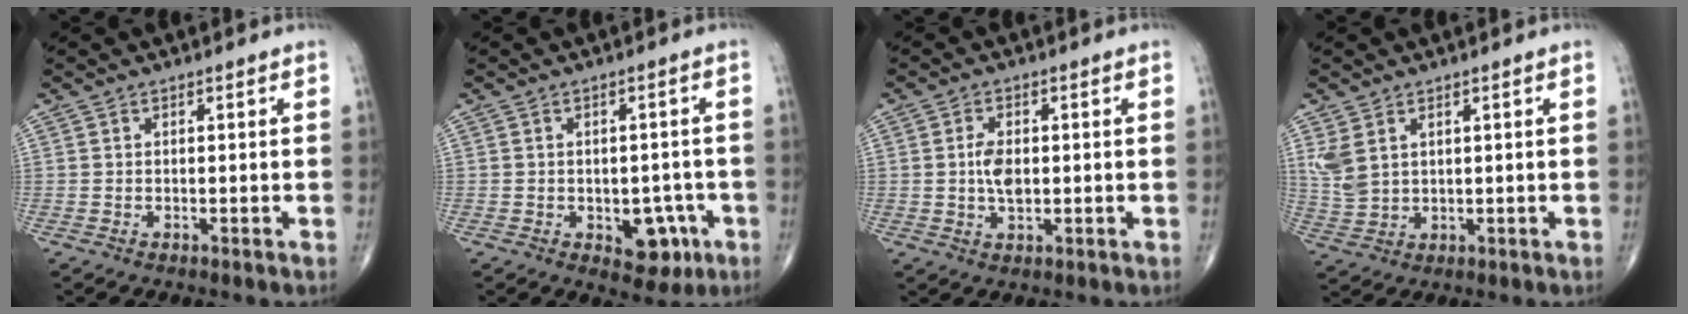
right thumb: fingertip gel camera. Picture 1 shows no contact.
{"total": 6.8, "force": [-2.4, 4.3, 4.7], "torque": [-0.027, 0.011, -0.023]}
{"total": 4.3, "force": [0.1, 2.4, 3.5], "torque": [-0.064, -0.002, 0.000]}
{"total": 5.1, "force": [2.2, 3.2, 3.4], "torque": [-0.075, -0.006, 0.057]}